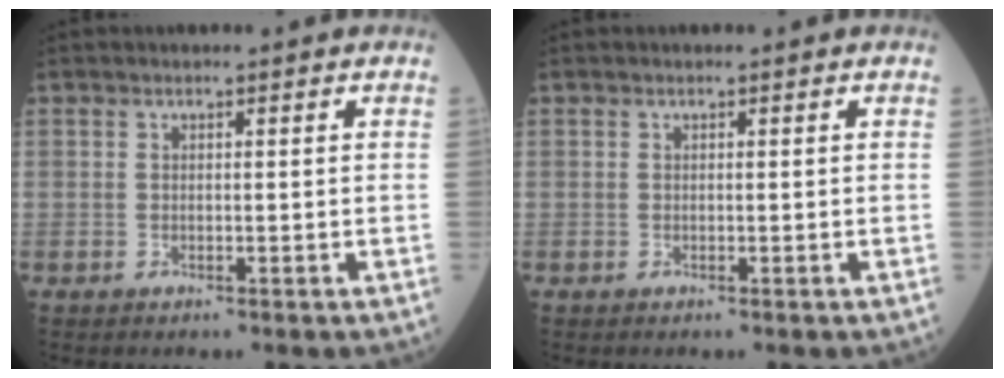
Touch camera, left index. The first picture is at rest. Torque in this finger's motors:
{"motor_torque": [0.00, 0.00, 0.00, 0.00]}